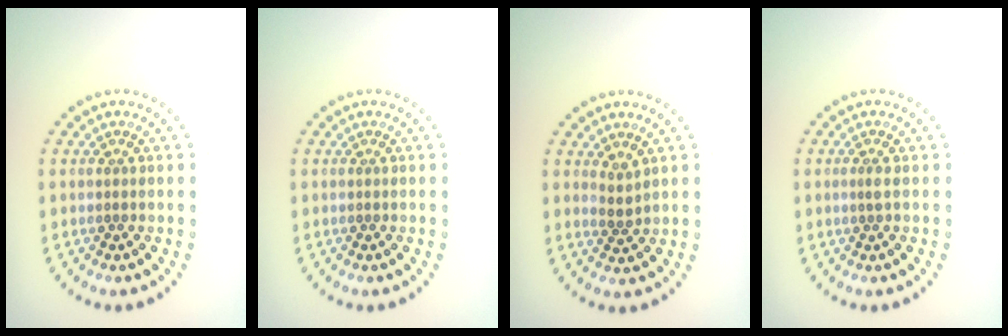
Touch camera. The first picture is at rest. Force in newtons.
{"total": 0.0}
{"total": 1.3, "press": 0.9, "slide": 0.9}
{"total": 0.8, "press": 0.5, "slide": 0.7}